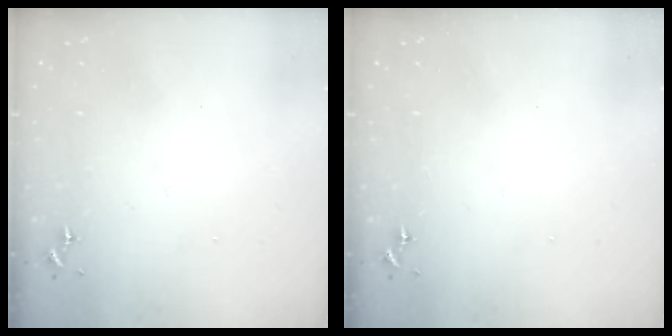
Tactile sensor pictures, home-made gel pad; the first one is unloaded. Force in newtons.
{"total": 0.0}